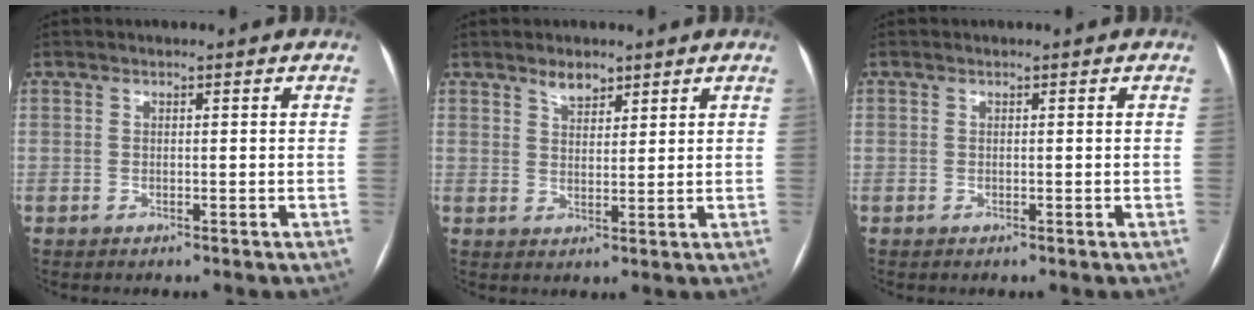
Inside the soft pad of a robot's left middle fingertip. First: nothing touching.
{"total": 2.9, "force": [2.3, 1.3, 1.2], "torque": [-0.024, -0.001, 0.041]}
{"total": 0.0}